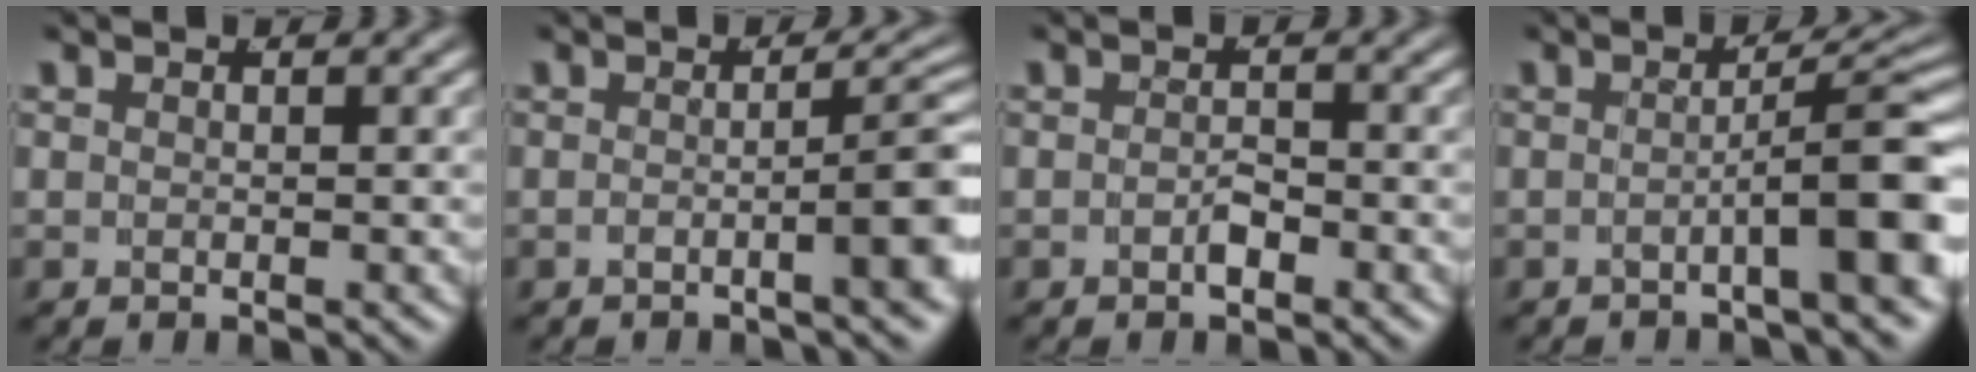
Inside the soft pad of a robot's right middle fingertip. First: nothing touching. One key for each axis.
{"total": 4.4, "fx": -1.6, "fy": 0.6, "fz": 4.1, "tx": -0.048, "ty": 0.000, "tz": -0.024}
{"total": 1.2, "fx": -0.8, "fy": 0.4, "fz": 0.8, "tx": -0.009, "ty": -0.001, "tz": -0.016}
{"total": 5.9, "fx": -2.1, "fy": 0.8, "fz": 5.4, "tx": -0.056, "ty": 0.008, "tz": -0.033}